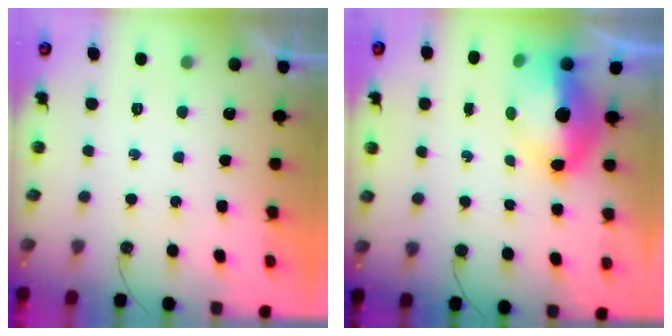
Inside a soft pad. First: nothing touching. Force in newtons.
{"total": 12.1, "press": 12.1, "slide": 1.2}